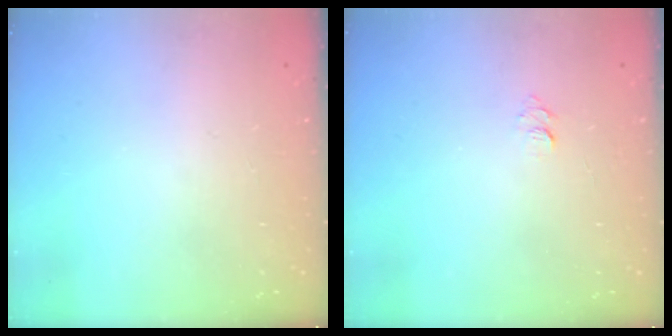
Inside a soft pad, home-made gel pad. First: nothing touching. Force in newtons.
{"total": 5.2, "press": 5.1, "slide": 0.5}